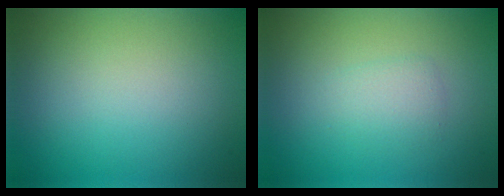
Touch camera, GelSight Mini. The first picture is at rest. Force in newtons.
{"total": 1.5, "press": 1.5, "slide": 0.1}